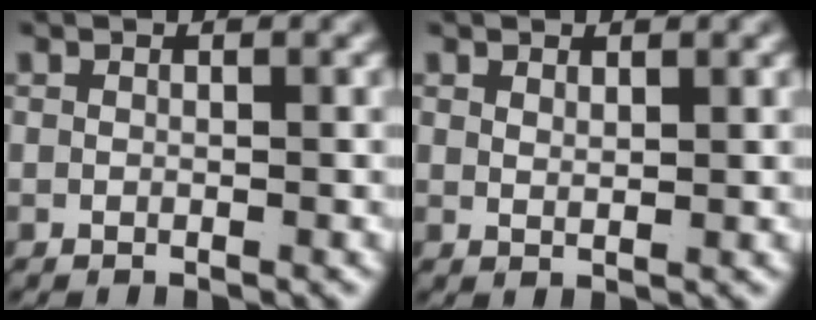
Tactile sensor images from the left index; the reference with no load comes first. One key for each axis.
{"total": 1.1, "fx": 0.9, "fy": -0.5, "fz": 0.4, "tx": -0.004, "ty": -0.009, "tz": 0.026}